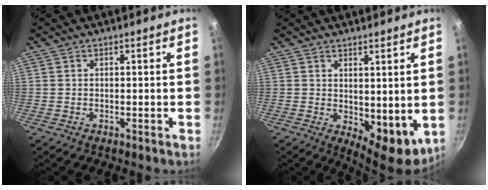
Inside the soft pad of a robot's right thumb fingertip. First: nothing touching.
{"total": 7.7, "force": [1.3, 3.8, 6.6], "torque": [-0.077, -0.023, 0.029]}